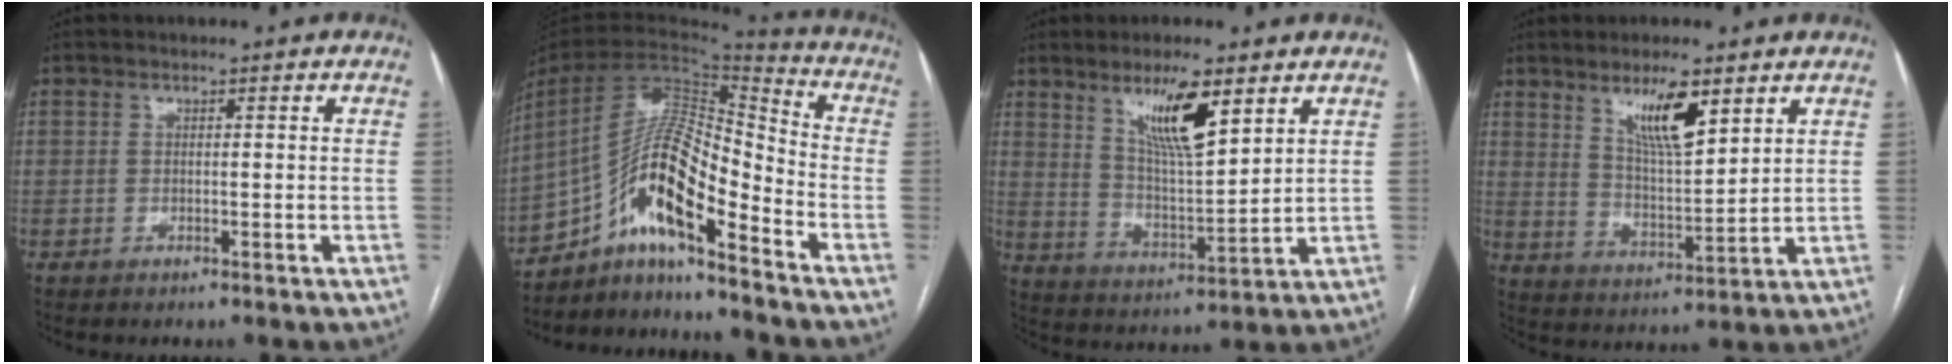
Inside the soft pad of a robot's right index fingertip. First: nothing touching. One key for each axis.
{"total": 14.9, "fx": -9.3, "fy": 2.6, "fz": 11.4, "tx": -0.210, "ty": 0.022, "tz": -0.161}
{"total": 10.4, "fx": 6.1, "fy": 1.7, "fz": 8.3, "tx": -0.151, "ty": -0.009, "tz": 0.114}
{"total": 8.9, "fx": 5.4, "fy": 1.7, "fz": 6.9, "tx": -0.129, "ty": -0.008, "tz": 0.101}